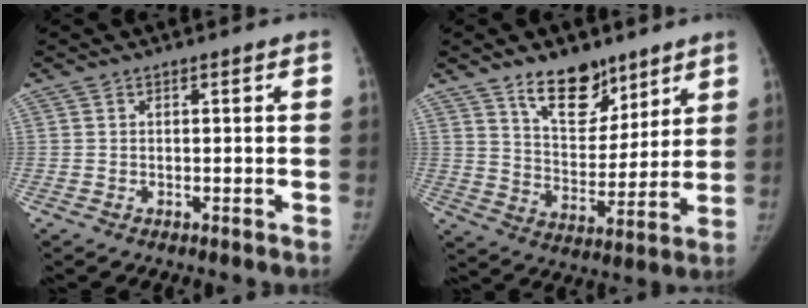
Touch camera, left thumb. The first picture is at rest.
{"total": 12.5, "force": [8.7, 6.7, 5.9], "torque": [-0.058, -0.064, 0.152]}